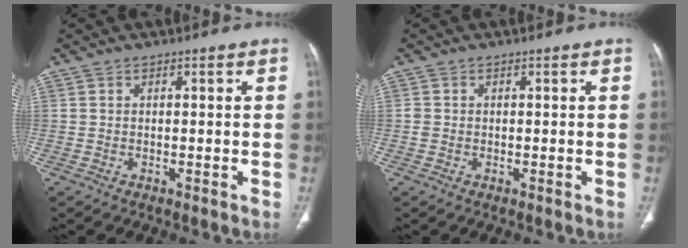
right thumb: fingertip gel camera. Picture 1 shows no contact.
{"total": 0.9, "force": [-0.1, 0.8, 0.4], "torque": [-0.007, 0.002, -0.002]}